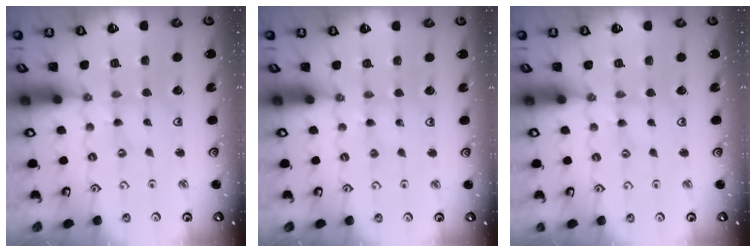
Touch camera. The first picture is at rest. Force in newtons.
{"total": 3.0, "press": 3.0, "slide": 0.4}
{"total": 1.8, "press": 1.8, "slide": 0.2}